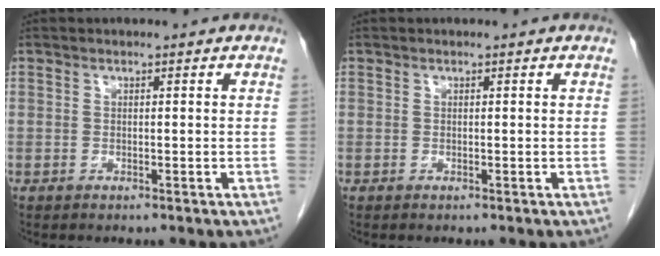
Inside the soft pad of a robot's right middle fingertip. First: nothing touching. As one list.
[{"total": 0.0}]